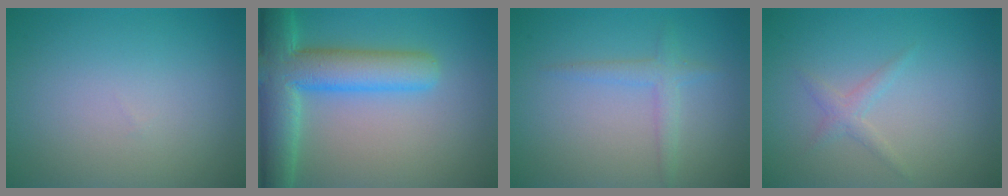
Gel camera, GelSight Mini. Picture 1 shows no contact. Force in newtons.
{"total": 8.3, "press": 8.3, "slide": 0.7}
{"total": 1.8, "press": 1.8, "slide": 0.2}
{"total": 1.2, "press": 1.2, "slide": 0.1}